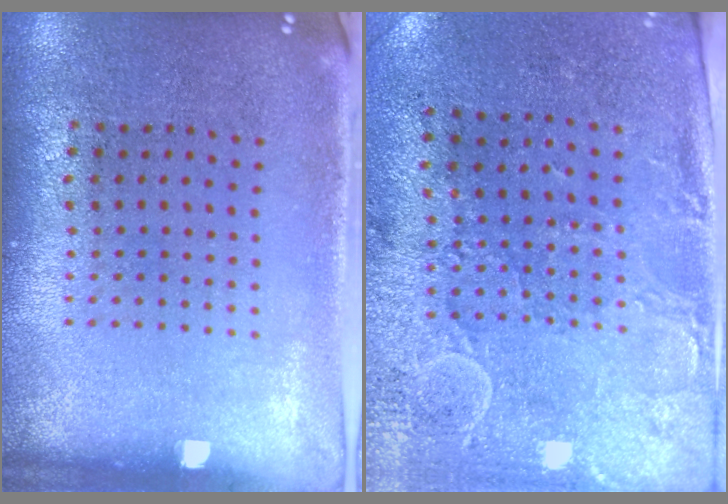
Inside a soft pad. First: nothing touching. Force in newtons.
{"total": 3.0, "press": 2.4, "slide": 1.7}